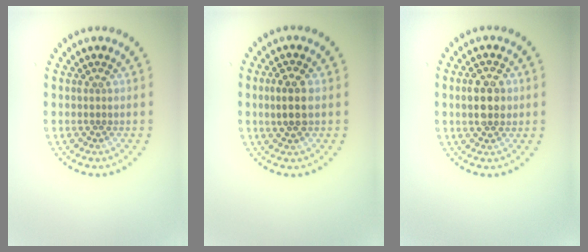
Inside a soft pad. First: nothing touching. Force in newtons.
{"total": 2.7, "press": 2.7, "slide": 0.5}
{"total": 3.6, "press": 3.6, "slide": 0.2}